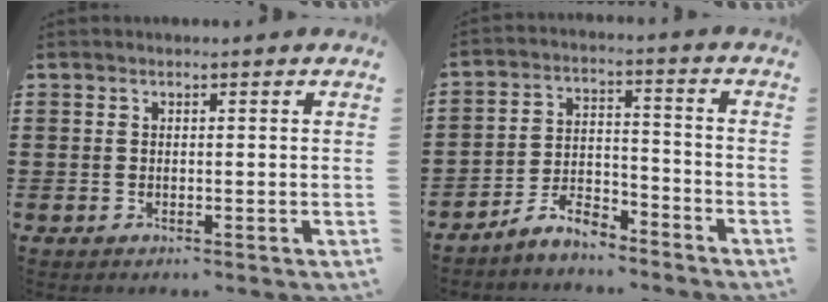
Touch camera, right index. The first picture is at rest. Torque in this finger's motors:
{"motor_torque": [0.39, -0.20, 0.15, 0.03]}